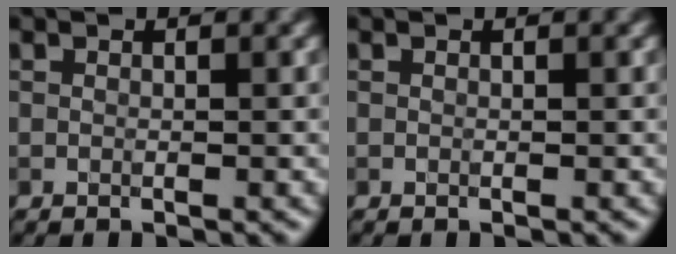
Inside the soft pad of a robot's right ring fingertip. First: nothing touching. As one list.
[{"total": 0.0}]